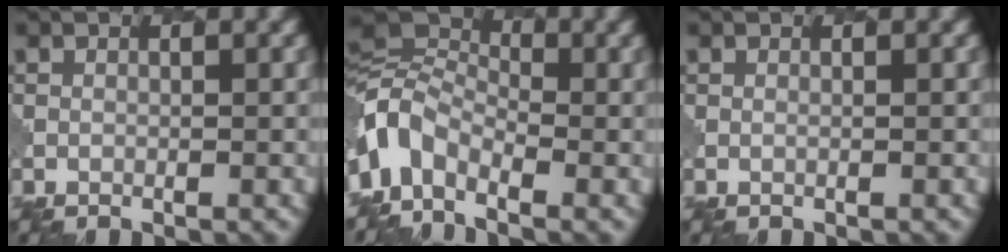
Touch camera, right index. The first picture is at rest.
{"total": 5.6, "force": [-2.8, 3.4, 3.5], "torque": [-0.068, 0.009, -0.078]}
{"total": 0.0}